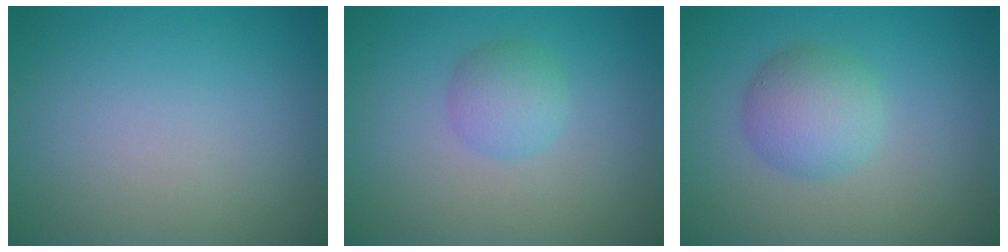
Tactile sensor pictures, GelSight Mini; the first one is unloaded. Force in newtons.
{"total": 2.1, "press": 2.1, "slide": 0.1}
{"total": 3.6, "press": 3.6, "slide": 0.1}